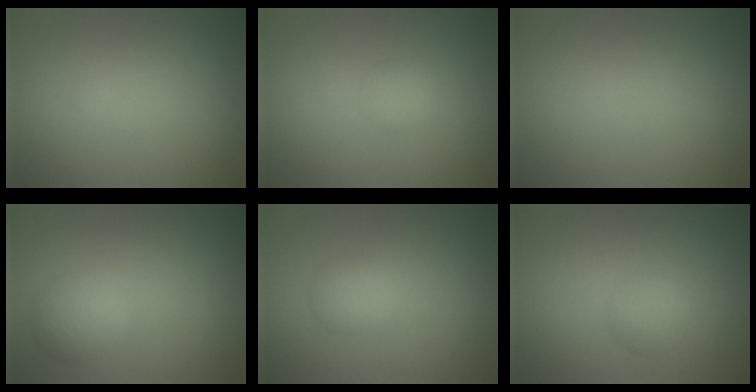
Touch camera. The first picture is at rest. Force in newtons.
{"total": 1.3, "press": 1.3, "slide": 0.1}
{"total": 0.0}
{"total": 2.7, "press": 2.7, "slide": 0.2}
{"total": 2.0, "press": 2.0, "slide": 0.1}
{"total": 2.0, "press": 2.0, "slide": 0.1}